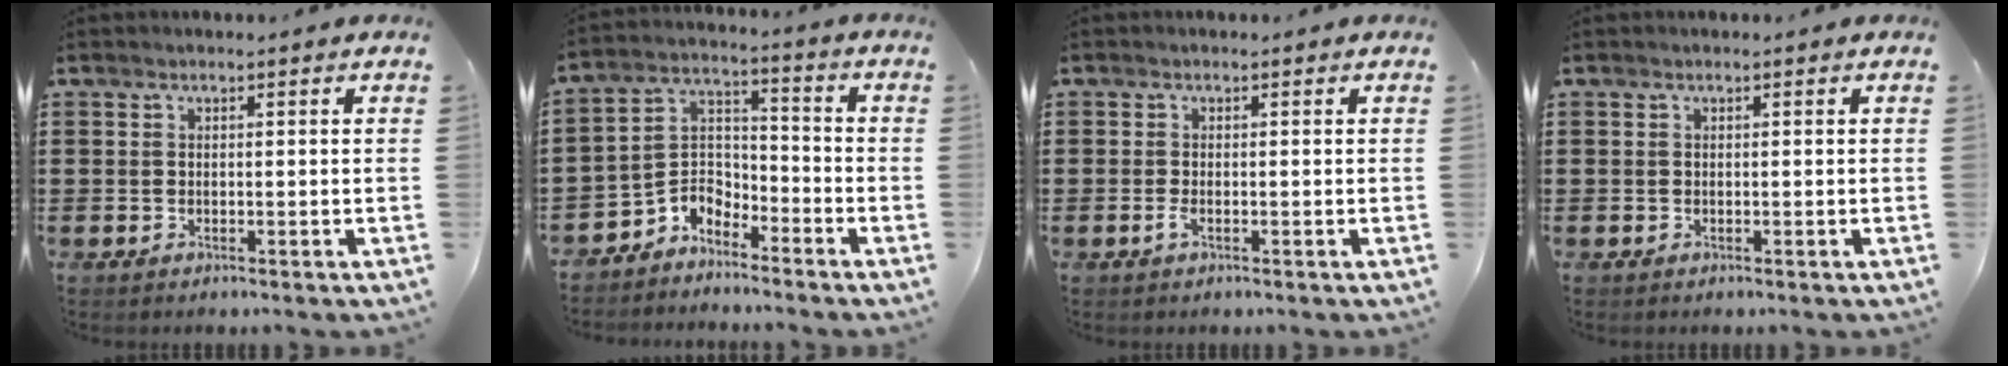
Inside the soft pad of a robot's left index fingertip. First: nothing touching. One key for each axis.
{"total": 5.1, "fx": -4.5, "fy": 2.2, "fz": 0.9, "tx": -0.039, "ty": -0.003, "tz": -0.098}
{"total": 1.2, "fx": -0.4, "fy": 0.2, "fz": 1.1, "tx": -0.029, "ty": -0.006, "tz": -0.009}
{"total": 0.0}